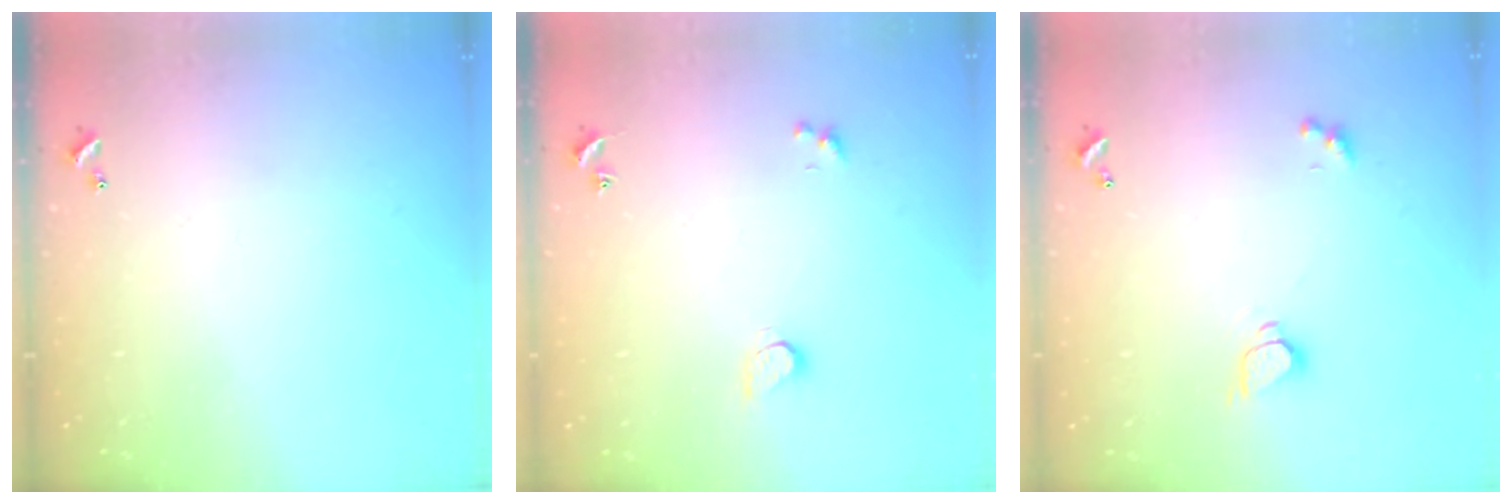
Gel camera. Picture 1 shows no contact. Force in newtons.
{"total": 1.5, "press": 1.4, "slide": 0.4}
{"total": 2.7, "press": 2.7, "slide": 0.3}